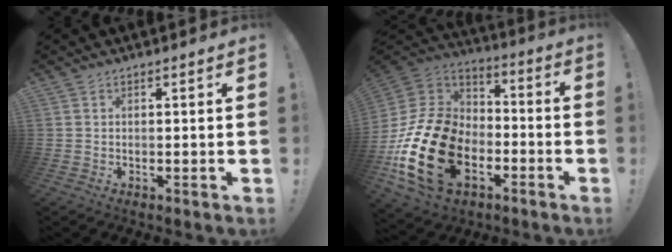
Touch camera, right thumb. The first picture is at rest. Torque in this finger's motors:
{"motor_torque": [2.55, 2.46, 1.55, -1.22, 0.26]}